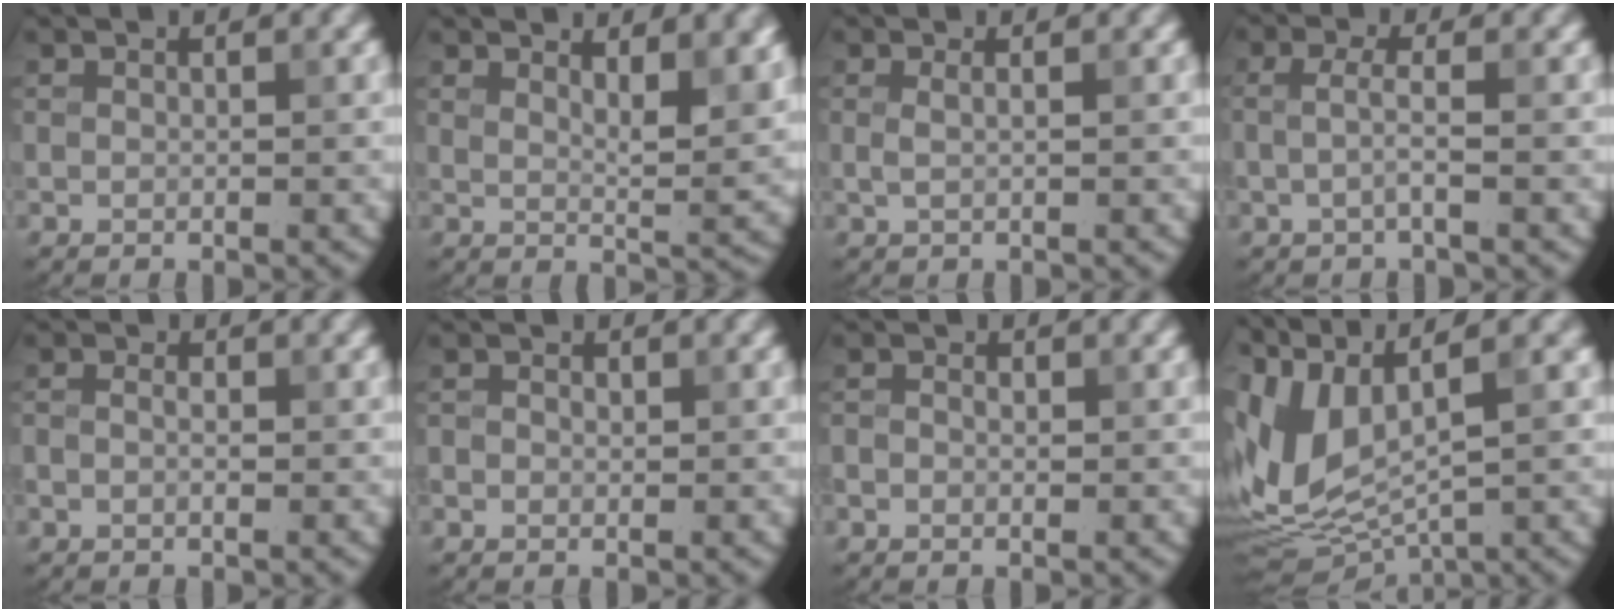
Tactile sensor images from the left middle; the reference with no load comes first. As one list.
[{"total": 5.4, "force": [3.0, 1.8, 4.2], "torque": [-0.052, -0.003, 0.049]}, {"total": 1.0, "force": [0.2, 0.3, 0.9], "torque": [-0.017, -0.001, -0.001]}, {"total": 1.9, "force": [-0.3, 0.4, 1.8], "torque": [-0.040, 0.000, -0.009]}, {"total": 1.8, "force": [0.0, 1.1, 1.4], "torque": [-0.014, -0.004, -0.016]}, {"total": 1.3, "force": [0.1, 1.1, 0.8], "torque": [-0.008, -0.002, -0.007]}, {"total": 1.5, "force": [-0.1, 1.1, 1.0], "torque": [-0.009, -0.001, -0.010]}, {"total": 8.4, "force": [2.7, 3.5, 7.1], "torque": [-0.172, 0.001, 0.056]}]